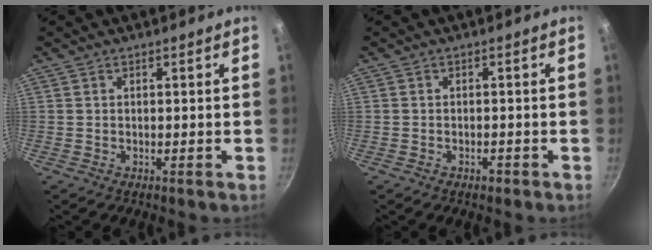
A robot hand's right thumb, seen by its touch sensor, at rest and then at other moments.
{"total": 1.2, "force": [-0.8, 0.7, 0.6], "torque": [-0.009, 0.008, -0.009]}